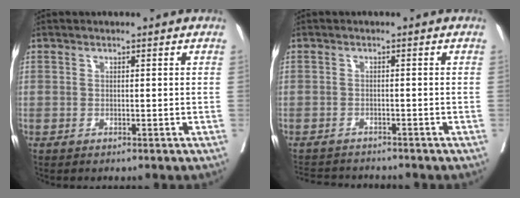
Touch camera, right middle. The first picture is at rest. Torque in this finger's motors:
{"motor_torque": [0.31, -0.37, -0.03, 0.01]}